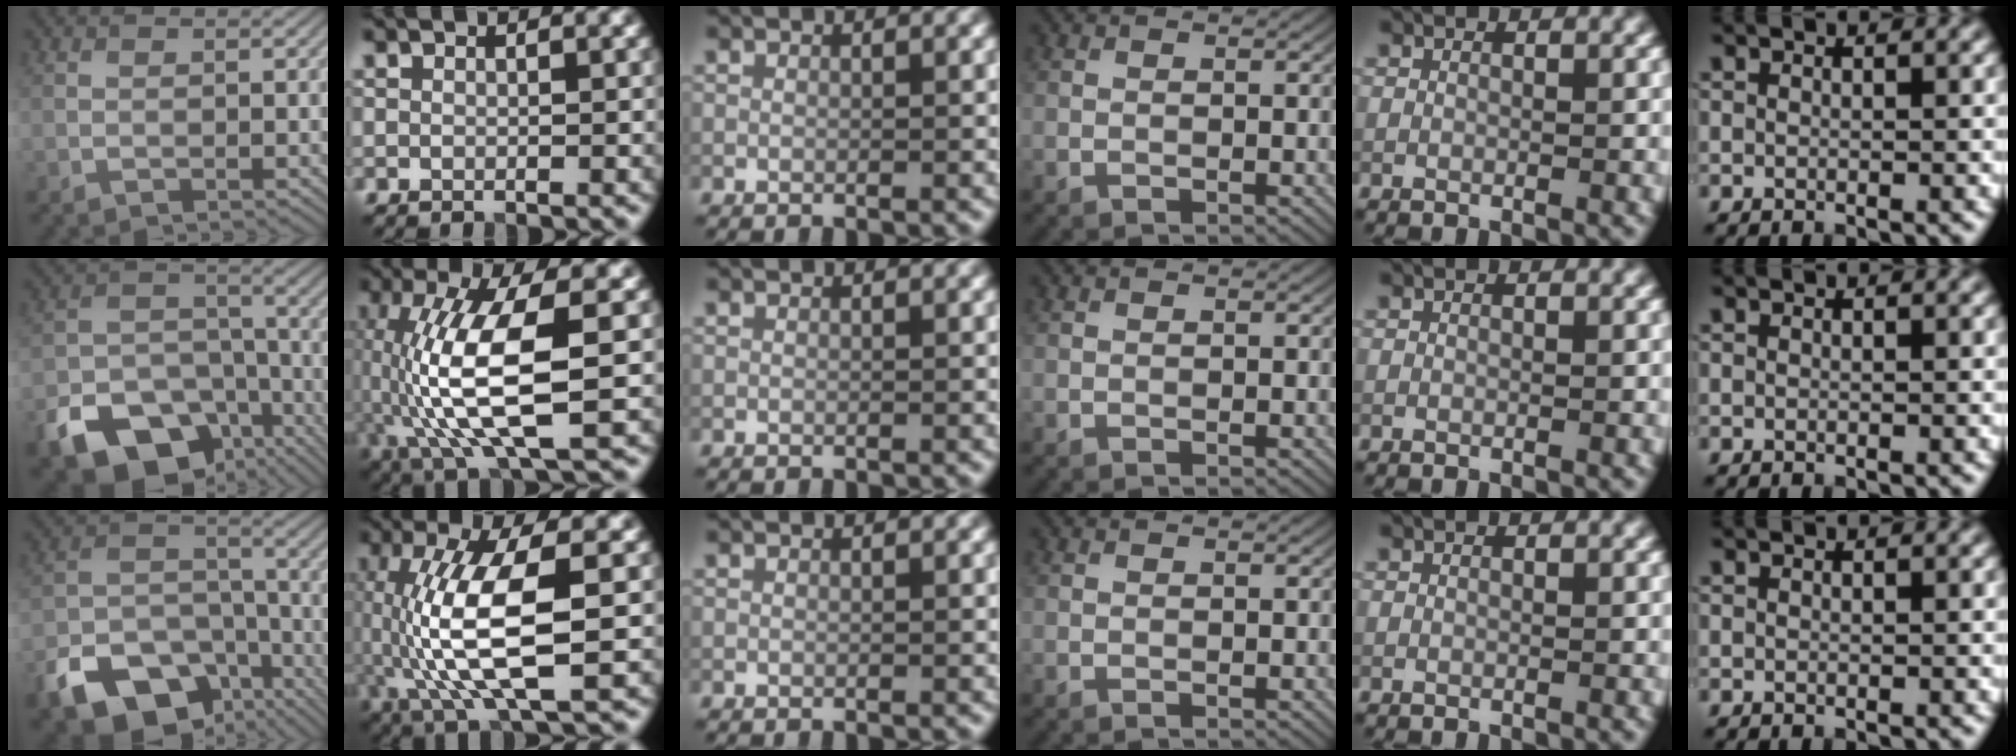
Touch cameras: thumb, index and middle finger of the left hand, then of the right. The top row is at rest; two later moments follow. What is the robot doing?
{"motion": "lift_and_place", "object": "coin"}